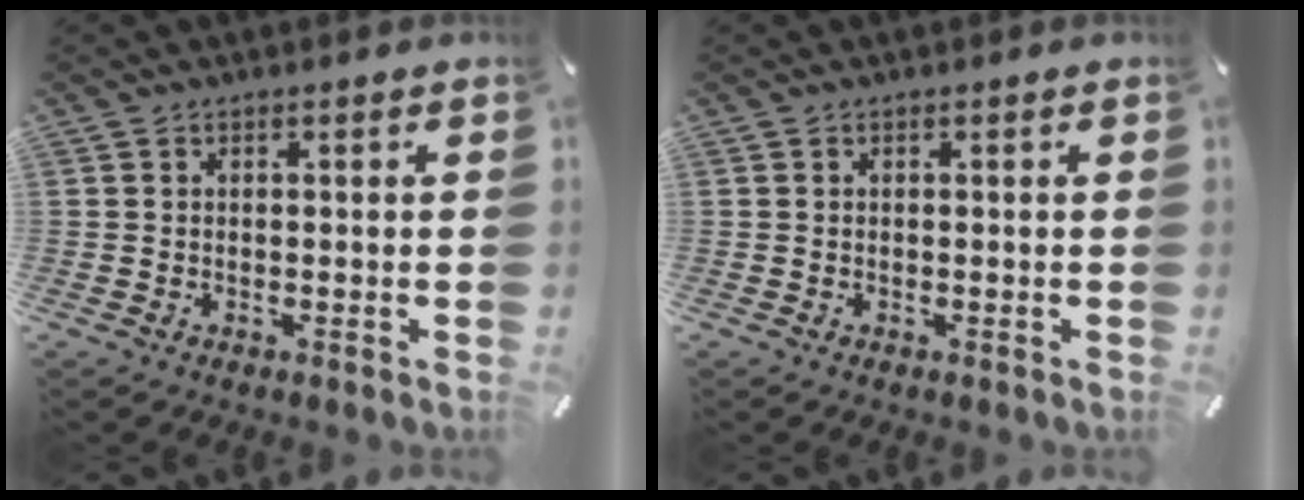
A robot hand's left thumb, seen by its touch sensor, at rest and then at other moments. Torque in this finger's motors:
{"motor_torque": [-0.12, -0.03, -0.04, 0.00, -0.01]}